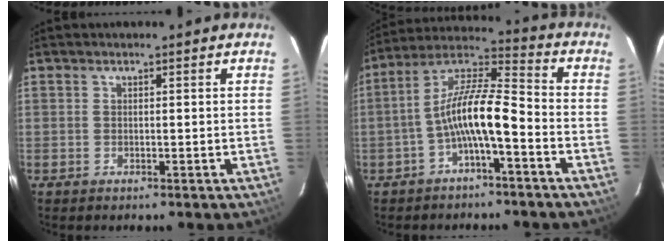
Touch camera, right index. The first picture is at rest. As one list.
[{"total": 10.7, "force": [-4.0, 2.2, 9.6], "torque": [-0.200, 0.016, -0.078]}]